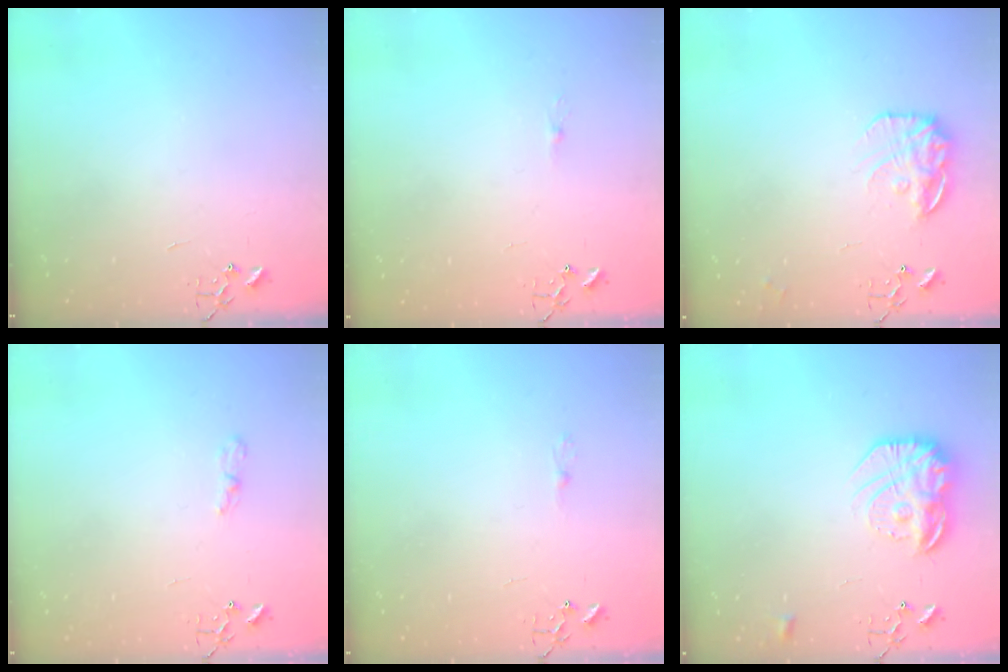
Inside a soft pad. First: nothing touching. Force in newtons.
{"total": 3.6, "press": 3.6, "slide": 0.5}
{"total": 13.7, "press": 13.7, "slide": 0.9}
{"total": 3.3, "press": 3.3, "slide": 0.5}
{"total": 2.5, "press": 2.5, "slide": 0.3}
{"total": 18.3, "press": 18.2, "slide": 1.3}